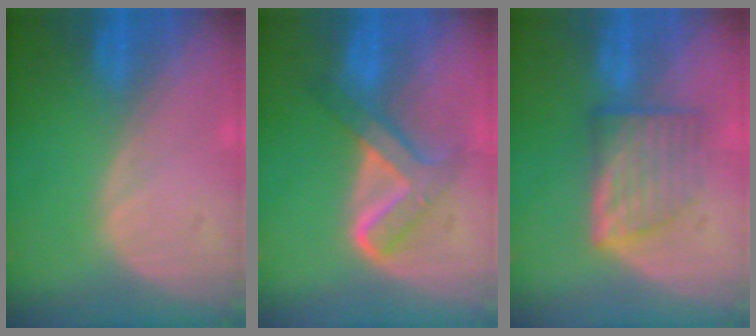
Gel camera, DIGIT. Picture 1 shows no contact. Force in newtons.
{"total": 5.7, "press": 5.7, "slide": 0.3}
{"total": 6.6, "press": 6.1, "slide": 2.5}